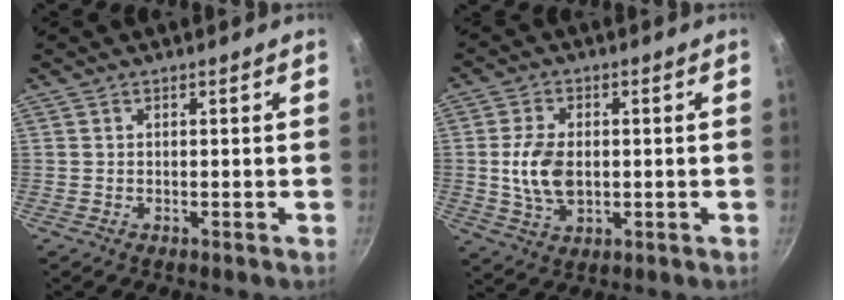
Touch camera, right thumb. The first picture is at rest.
{"total": 8.5, "force": [0.0, 5.4, 6.5], "torque": [-0.120, 0.000, 0.001]}